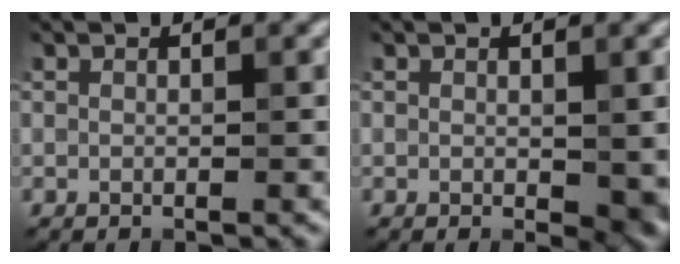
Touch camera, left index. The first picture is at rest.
{"total": 3.1, "force": [-0.3, 1.7, 2.6], "torque": [-0.035, -0.009, 0.001]}